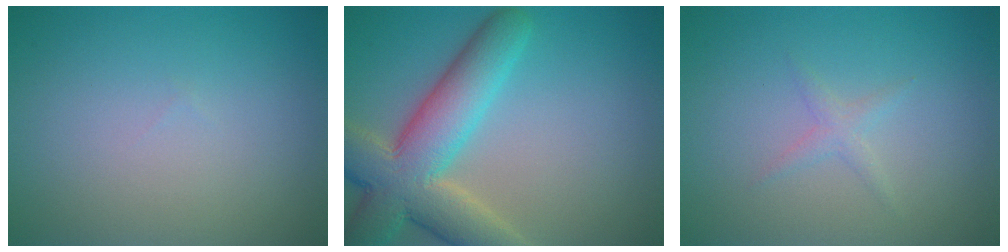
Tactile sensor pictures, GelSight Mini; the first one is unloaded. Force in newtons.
{"total": 9.2, "press": 9.2, "slide": 0.7}
{"total": 1.1, "press": 1.1, "slide": 0.1}